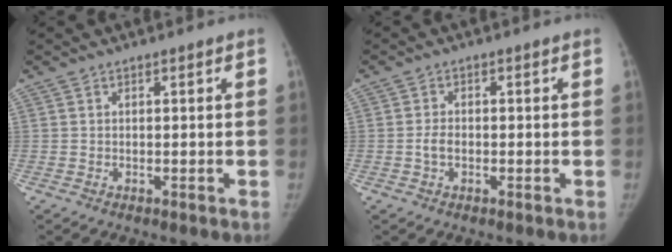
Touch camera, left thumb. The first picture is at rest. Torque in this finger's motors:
{"motor_torque": [-0.11, 0.10, 0.46, 0.08, -0.01]}